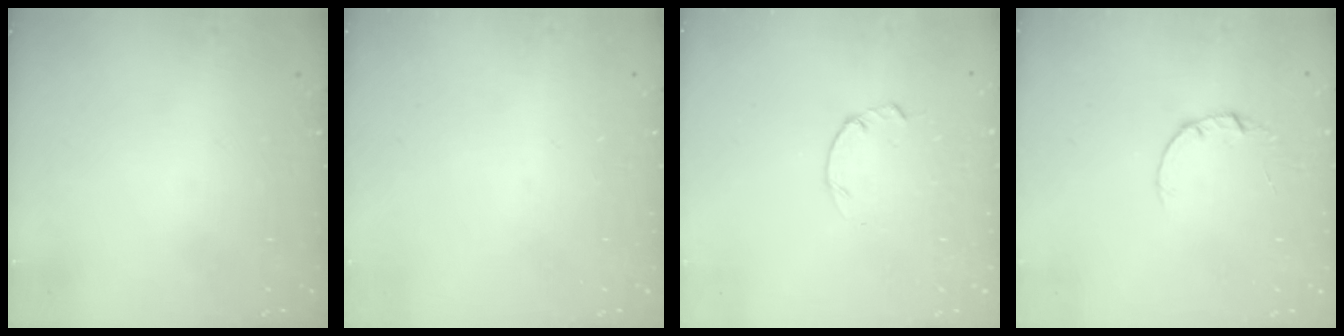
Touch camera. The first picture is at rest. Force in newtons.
{"total": 0.0}
{"total": 0.5, "press": 0.4, "slide": 0.3}
{"total": 2.0, "press": 2.0, "slide": 0.2}